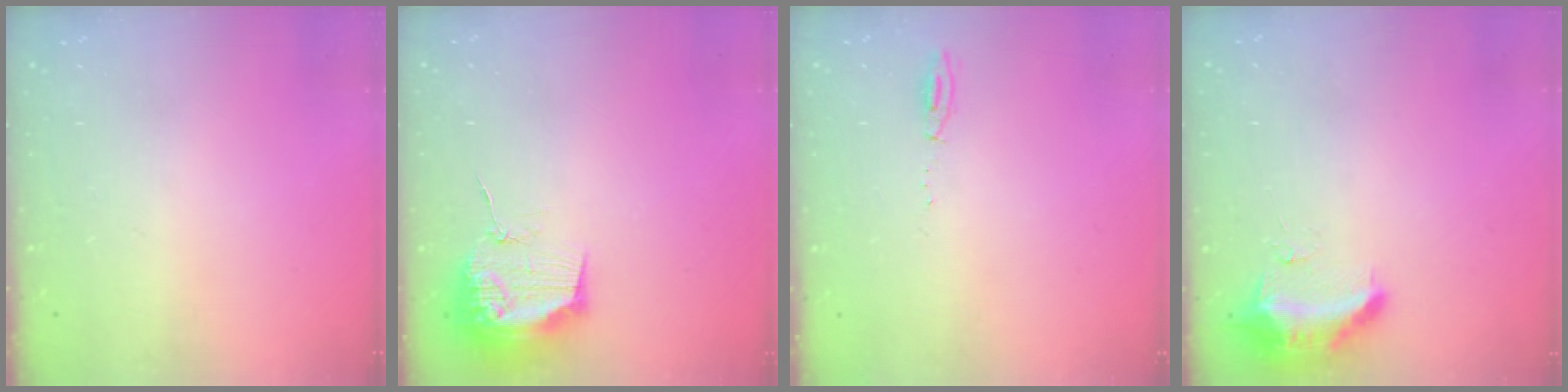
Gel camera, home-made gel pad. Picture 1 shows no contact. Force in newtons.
{"total": 15.6, "press": 15.6, "slide": 0.1}
{"total": 4.8, "press": 4.7, "slide": 1.0}
{"total": 9.5, "press": 9.4, "slide": 1.8}